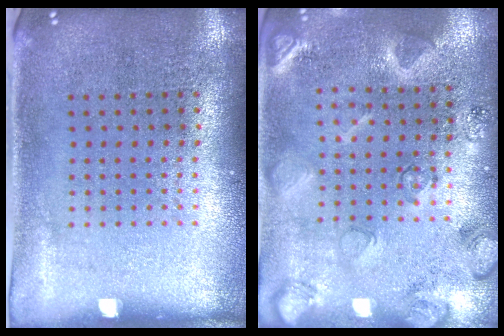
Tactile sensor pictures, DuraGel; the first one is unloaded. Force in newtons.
{"total": 2.3, "press": 2.2, "slide": 0.4}